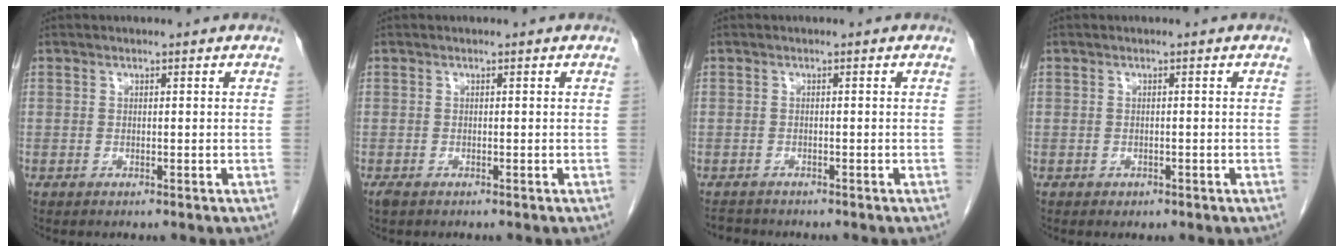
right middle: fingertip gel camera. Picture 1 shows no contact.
{"total": 1.1, "force": [-0.8, 0.5, 0.6], "torque": [-0.019, -0.004, -0.012]}
{"total": 1.8, "force": [-1.8, 0.5, 0.0], "torque": [-0.003, -0.006, -0.029]}
{"total": 0.8, "force": [-0.4, 0.7, 0.3], "torque": [-0.006, 0.002, -0.001]}